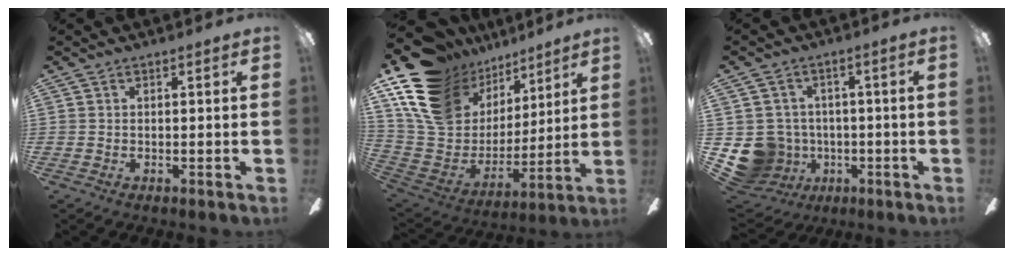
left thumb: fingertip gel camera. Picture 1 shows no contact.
{"total": 20.2, "force": [11.5, 13.2, 10.1], "torque": [-0.228, -0.067, 0.224]}
{"total": 10.7, "force": [-2.5, 10.0, 2.7], "torque": [-0.088, 0.016, -0.038]}